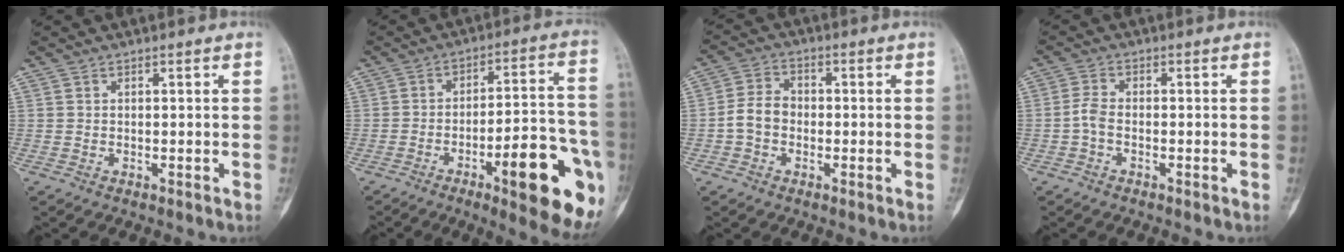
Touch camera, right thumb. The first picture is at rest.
{"total": 19.7, "force": [-8.2, 5.3, 17.1], "torque": [-0.184, 0.039, -0.107]}
{"total": 5.6, "force": [-1.2, 4.3, 3.3], "torque": [-0.056, 0.021, -0.031]}
{"total": 2.8, "force": [-0.9, 1.5, 2.1], "torque": [-0.047, 0.007, -0.025]}